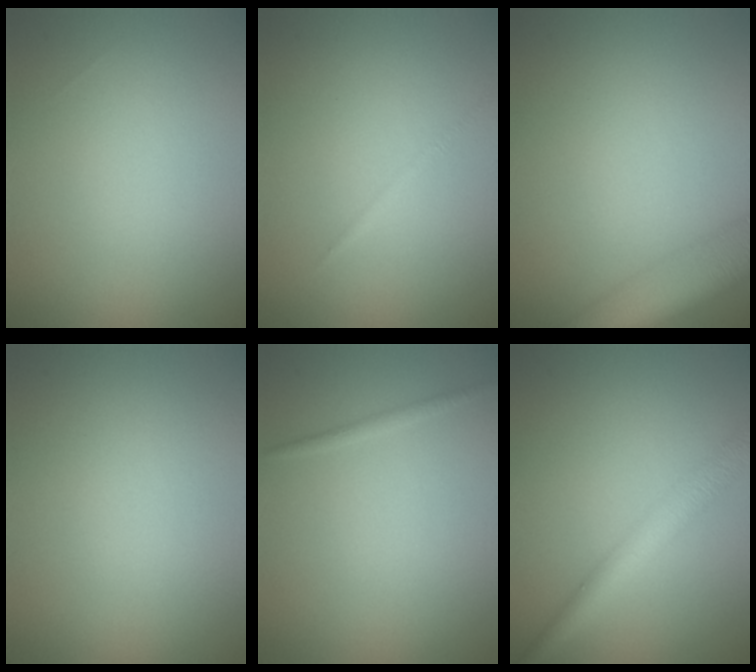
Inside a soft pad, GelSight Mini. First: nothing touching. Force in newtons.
{"total": 0.7, "press": 0.7, "slide": 0.0}
{"total": 6.9, "press": 6.9, "slide": 0.5}
{"total": 0.0}
{"total": 0.7, "press": 0.7, "slide": 0.0}
{"total": 4.0, "press": 4.0, "slide": 0.1}